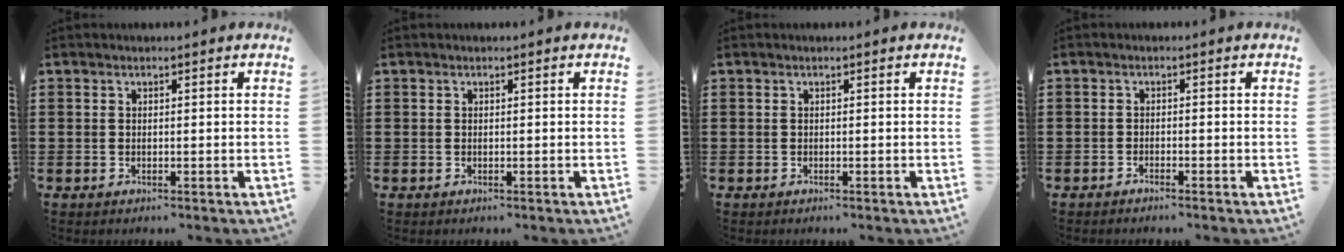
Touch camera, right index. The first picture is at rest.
{"total": 0.0}
{"total": 0.0}
{"total": 1.1, "force": [-1.1, -0.2, 0.1], "torque": [-0.003, -0.002, -0.020]}